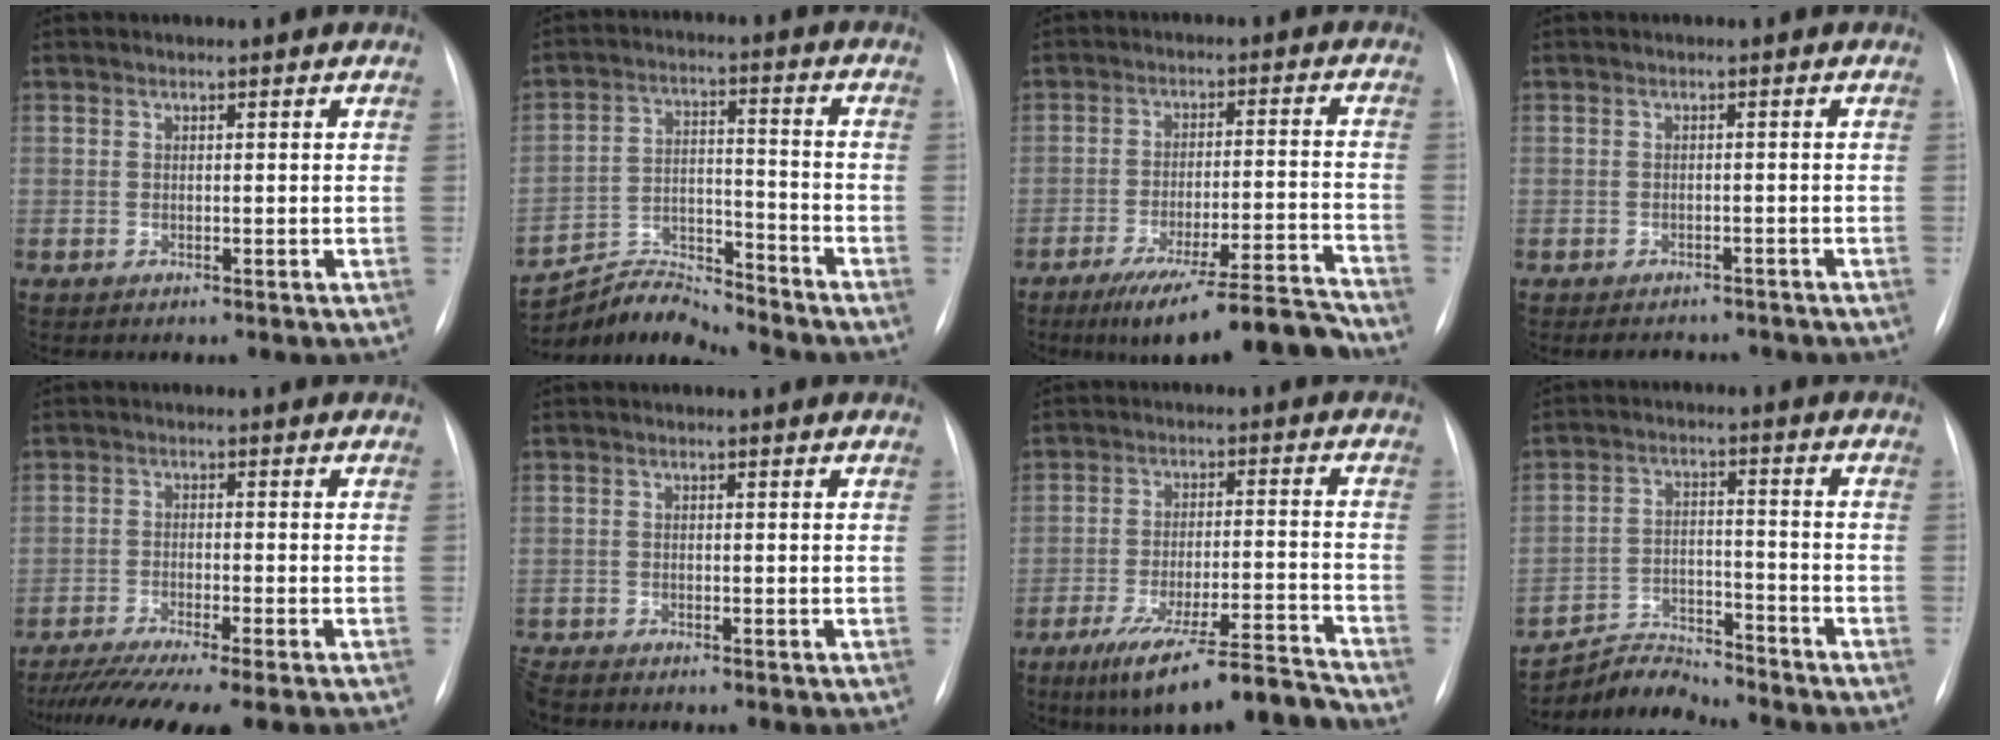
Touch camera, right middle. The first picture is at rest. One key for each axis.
{"total": 8.9, "fx": -8.9, "fy": 0.1, "fz": -0.4, "tx": 0.003, "ty": 0.030, "tz": -0.164}
{"total": 14.7, "fx": -12.8, "fy": -0.8, "fz": 7.1, "tx": -0.086, "ty": 0.009, "tz": -0.200}
{"total": 4.9, "fx": -4.4, "fy": 2.1, "fz": 1.0, "tx": -0.007, "ty": 0.005, "tz": -0.051}
{"total": 10.0, "fx": -8.2, "fy": -0.4, "fz": 5.8, "tx": -0.083, "ty": -0.024, "tz": -0.130}
{"total": 1.9, "fx": -1.8, "fy": 0.1, "fz": 0.4, "tx": -0.012, "ty": -0.010, "tz": -0.034}
{"total": 13.6, "fx": -11.5, "fy": -0.4, "fz": 7.3, "tx": -0.112, "ty": 0.001, "tz": -0.187}
{"total": 6.9, "fx": -6.9, "fy": 0.4, "fz": -0.8, "tx": 0.006, "ty": 0.011, "tz": -0.120}